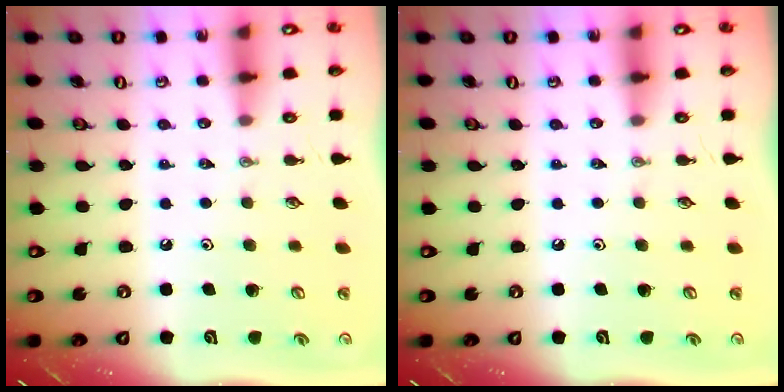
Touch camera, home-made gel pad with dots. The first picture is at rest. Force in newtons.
{"total": 0.0}